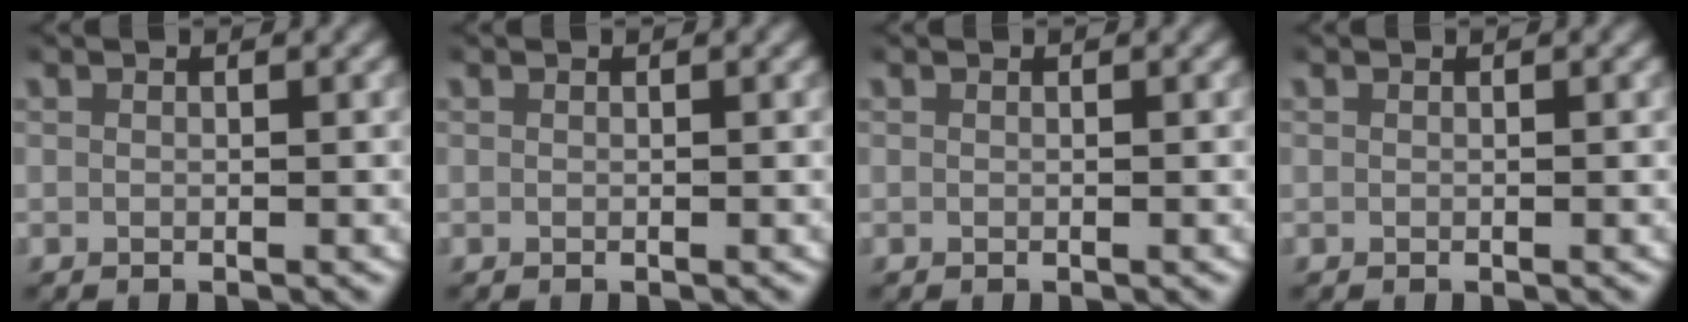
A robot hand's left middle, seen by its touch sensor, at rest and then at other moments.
{"total": 0.0}
{"total": 0.0}
{"total": 0.0}